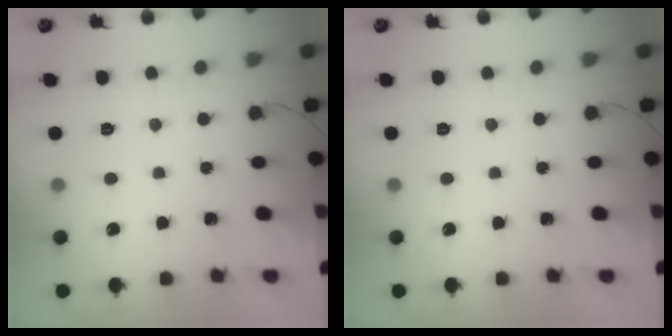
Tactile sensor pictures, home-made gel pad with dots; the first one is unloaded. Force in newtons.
{"total": 0.0}